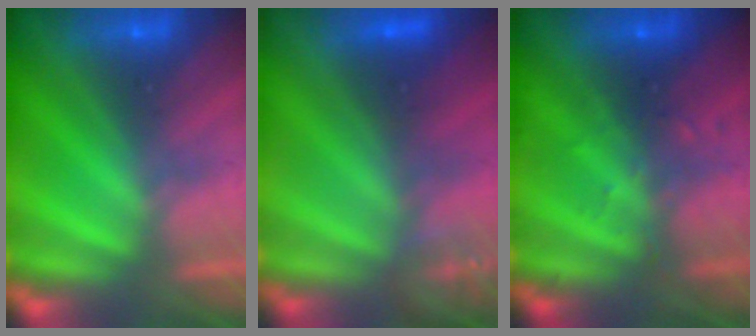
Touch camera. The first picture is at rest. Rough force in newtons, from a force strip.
{"total": 3.0}
{"total": 2.9}